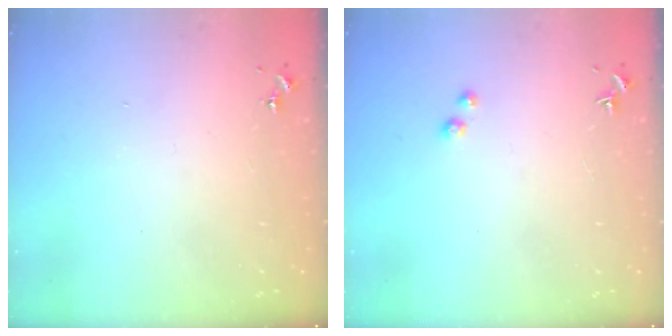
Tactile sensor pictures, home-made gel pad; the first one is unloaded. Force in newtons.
{"total": 1.8, "press": 1.7, "slide": 0.2}